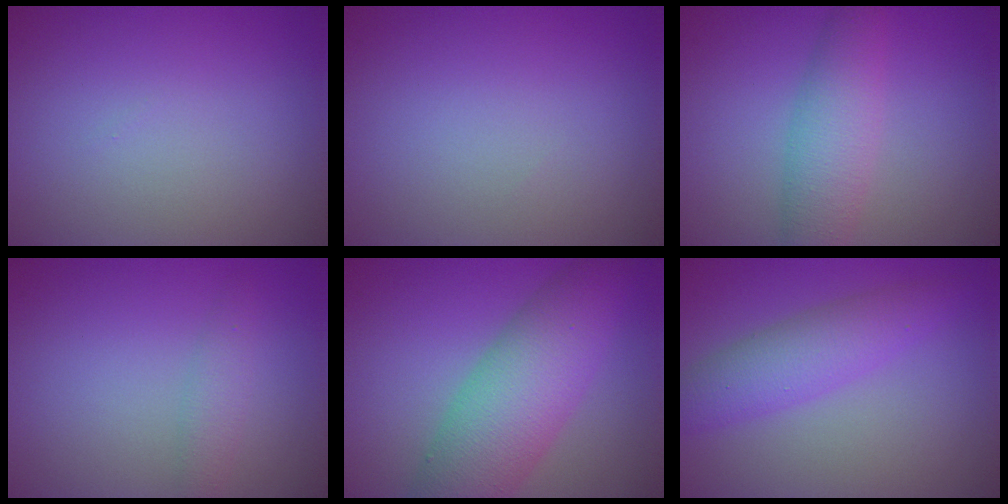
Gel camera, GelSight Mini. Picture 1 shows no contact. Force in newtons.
{"total": 0.0}
{"total": 4.4, "press": 4.4, "slide": 0.1}
{"total": 1.6, "press": 1.6, "slide": 0.1}
{"total": 8.4, "press": 8.4, "slide": 0.3}
{"total": 3.9, "press": 3.9, "slide": 0.1}